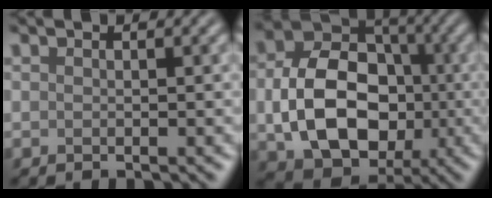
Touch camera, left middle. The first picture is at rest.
{"total": 11.1, "force": [-1.3, 8.2, 7.3], "torque": [-0.141, -0.007, -0.019]}